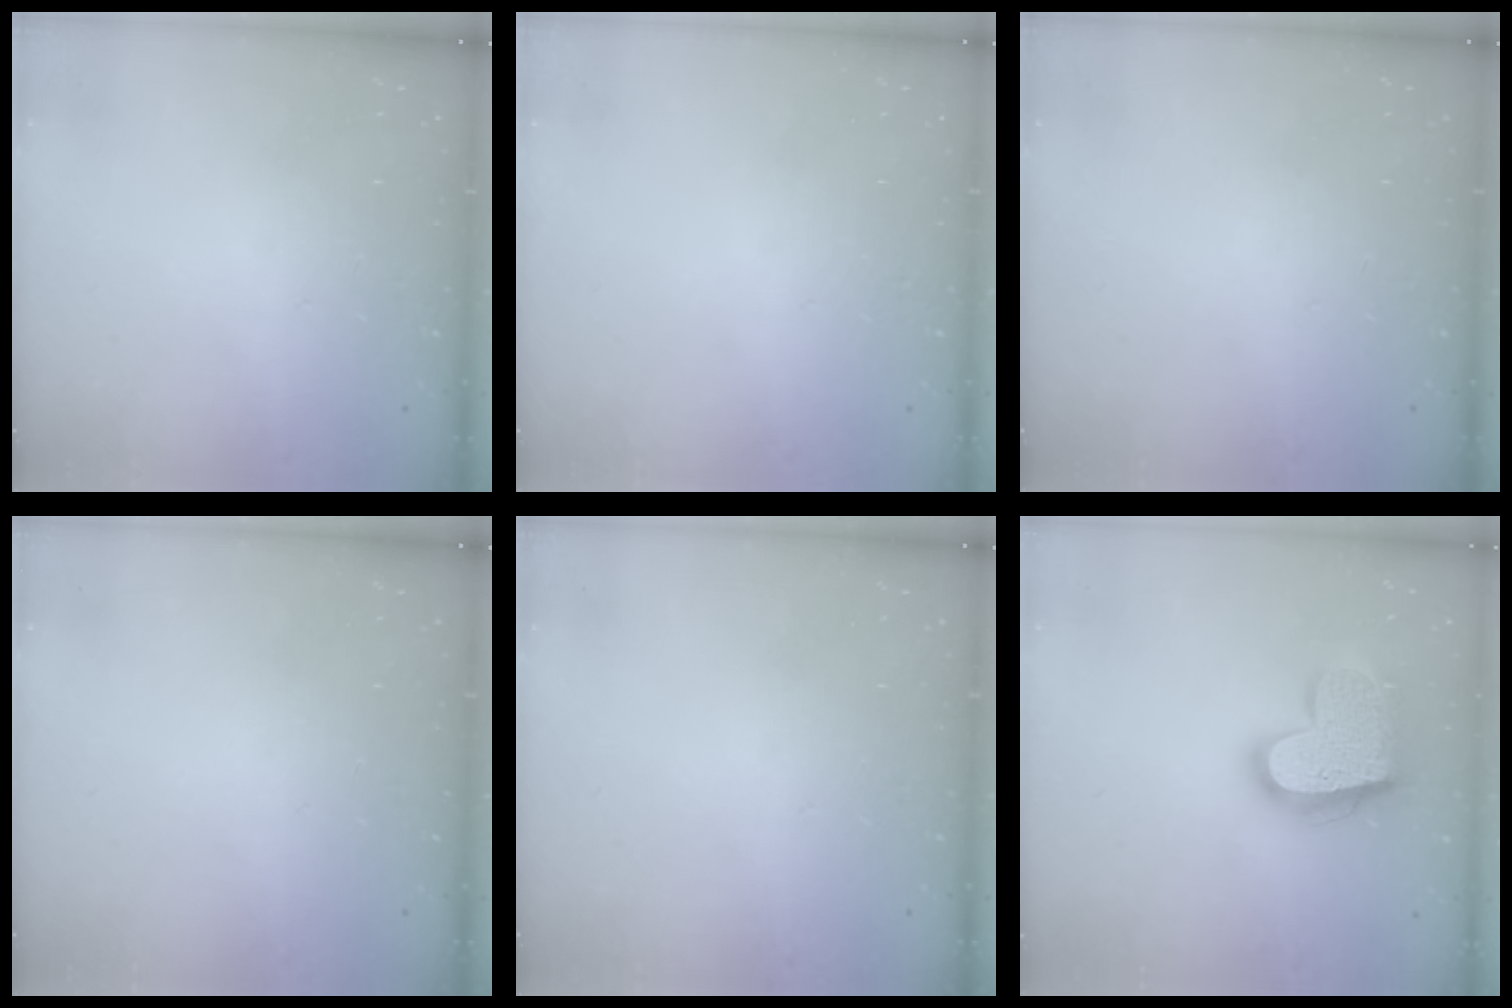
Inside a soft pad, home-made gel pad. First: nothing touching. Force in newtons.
{"total": 0.0}
{"total": 0.0}
{"total": 0.0}
{"total": 0.0}
{"total": 20.1, "press": 20.0, "slide": 1.7}